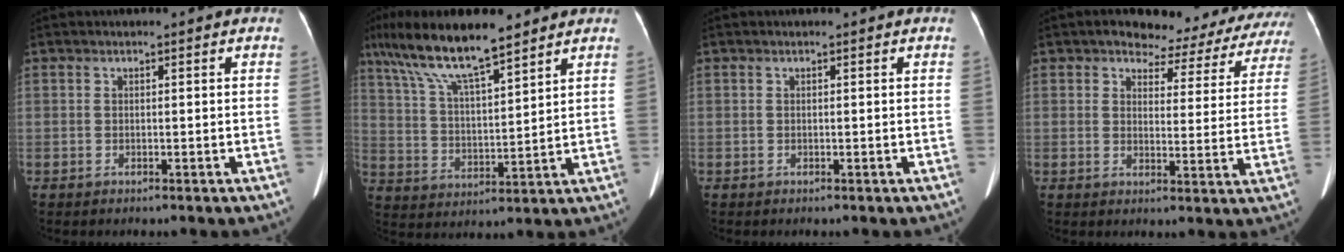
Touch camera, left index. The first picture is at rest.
{"total": 13.8, "force": [10.5, 1.9, 8.8], "torque": [-0.172, 0.021, 0.193]}
{"total": 0.0}
{"total": 13.3, "force": [12.0, 4.7, 3.3], "torque": [-0.011, -0.019, 0.110]}